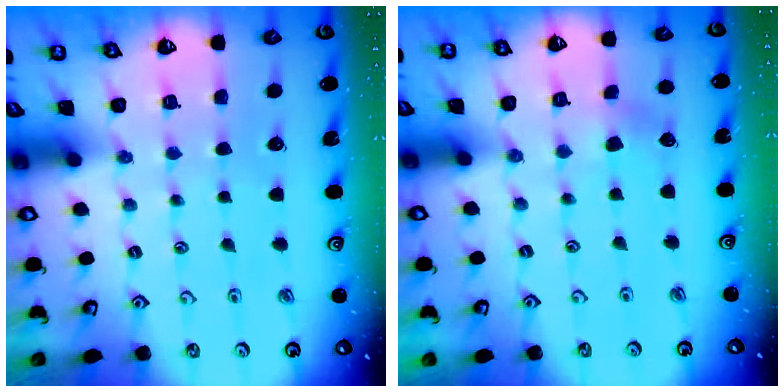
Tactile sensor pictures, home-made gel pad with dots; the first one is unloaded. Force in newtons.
{"total": 1.3, "press": 1.3, "slide": 0.2}